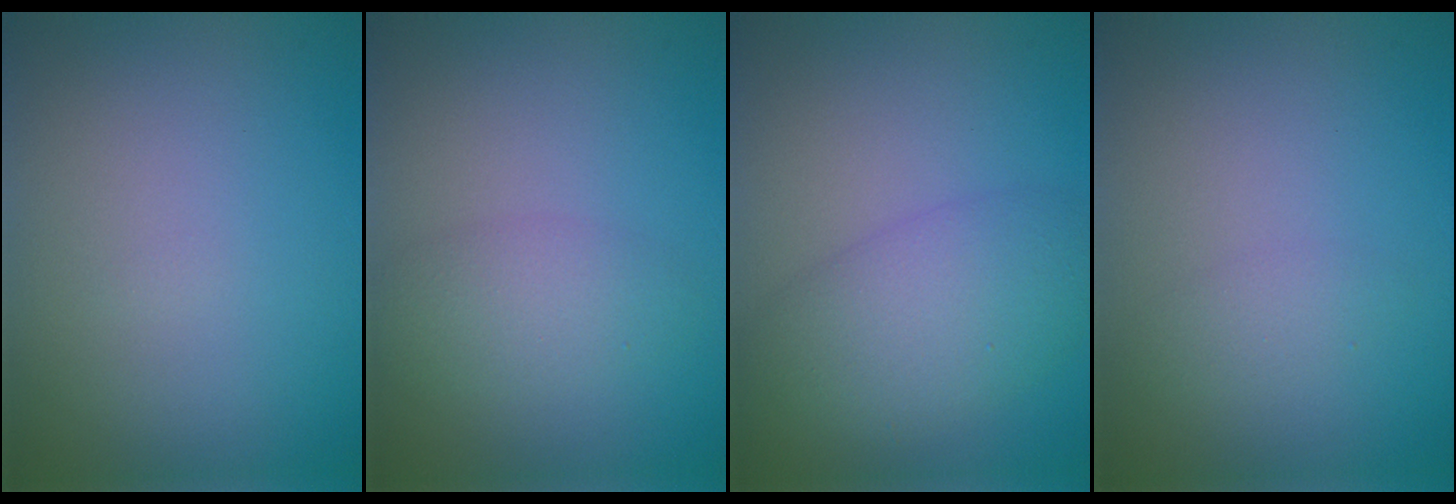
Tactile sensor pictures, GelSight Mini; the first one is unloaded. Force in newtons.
{"total": 2.6, "press": 2.6, "slide": 0.2}
{"total": 5.1, "press": 5.1, "slide": 0.1}
{"total": 1.2, "press": 1.2, "slide": 0.1}